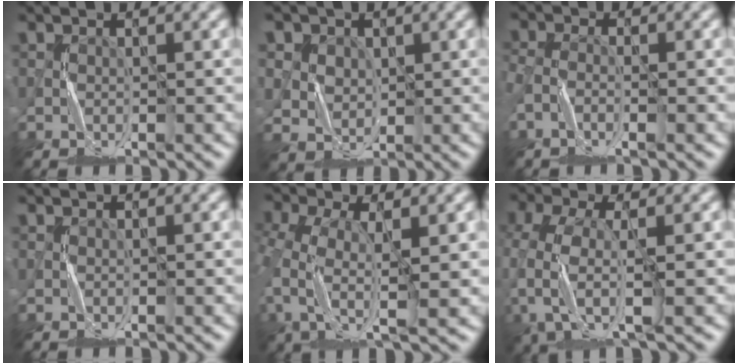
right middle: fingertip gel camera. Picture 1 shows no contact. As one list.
[{"total": 4.7, "force": [1.8, 3.9, 1.7], "torque": [-0.045, 0.009, 0.033]}, {"total": 2.5, "force": [-1.4, 1.0, 1.7], "torque": [-0.044, 0.001, -0.033]}, {"total": 0.0}, {"total": 6.3, "force": [-1.4, 3.2, 5.2], "torque": [-0.131, -0.001, -0.036]}, {"total": 6.0, "force": [-2.2, 2.7, 4.8], "torque": [-0.129, -0.010, -0.052]}]